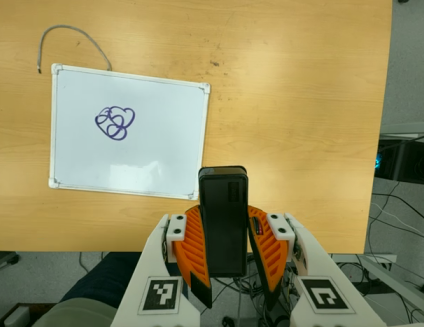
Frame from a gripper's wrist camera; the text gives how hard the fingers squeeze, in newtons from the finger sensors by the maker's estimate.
{"total": 10.3, "left": 8.6, "right": 12.0}